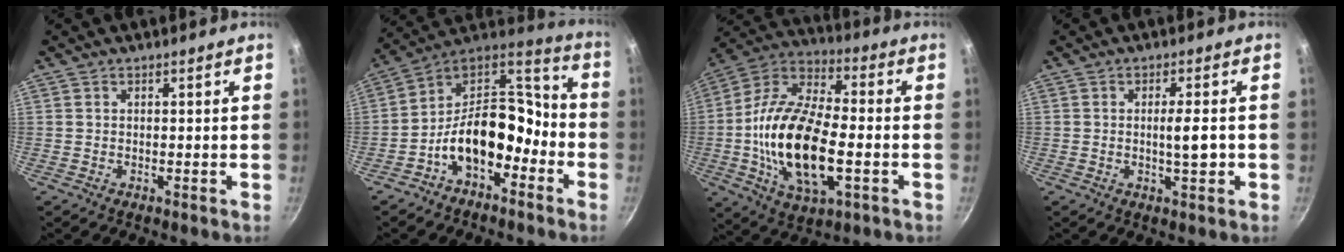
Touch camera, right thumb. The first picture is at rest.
{"total": 16.1, "force": [-6.5, 9.8, 11.0], "torque": [-0.141, 0.081, -0.128]}
{"total": 22.4, "force": [-3.7, 10.7, 19.4], "torque": [-0.366, 0.022, -0.079]}
{"total": 4.7, "force": [-0.5, 0.8, 4.6], "torque": [-0.067, -0.001, -0.009]}